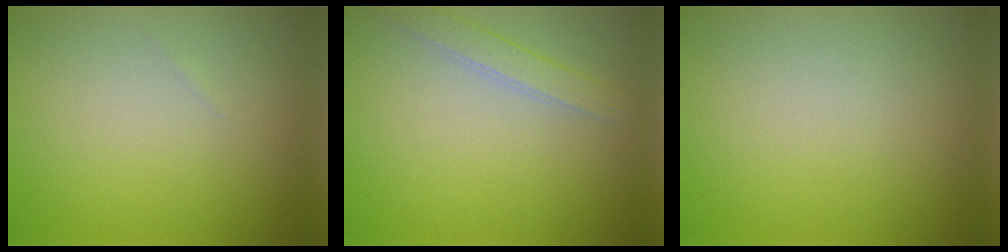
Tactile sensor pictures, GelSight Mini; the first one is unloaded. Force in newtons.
{"total": 1.9, "press": 1.9, "slide": 0.1}
{"total": 0.0}